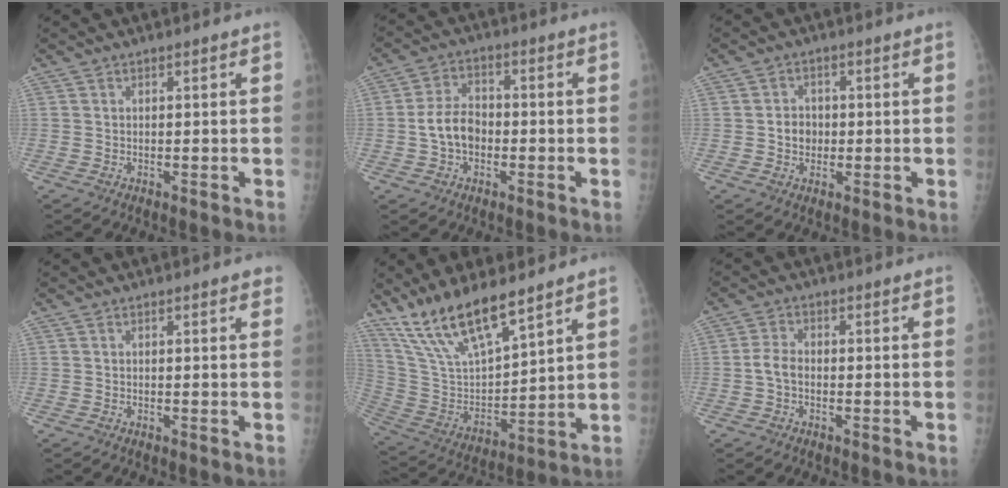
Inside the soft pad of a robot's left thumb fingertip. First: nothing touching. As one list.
[{"total": 7.1, "force": [-1.3, 5.1, 4.8], "torque": [-0.076, 0.022, -0.030]}, {"total": 3.7, "force": [-0.2, 3.3, 1.7], "torque": [-0.008, 0.006, -0.005]}, {"total": 1.3, "force": [0.9, 0.4, 0.9], "torque": [-0.007, 0.000, 0.007]}, {"total": 16.8, "force": [12.8, 4.6, 10.0], "torque": [-0.169, -0.057, 0.258]}, {"total": 3.1, "force": [-0.7, 2.1, 2.3], "torque": [-0.043, 0.008, -0.018]}]